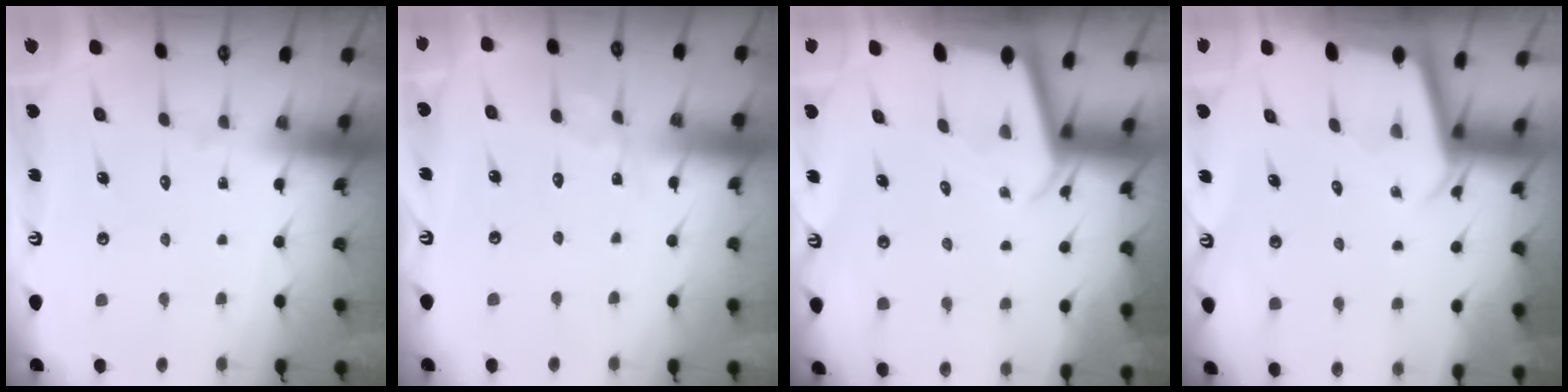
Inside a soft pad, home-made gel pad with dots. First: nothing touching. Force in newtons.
{"total": 2.7, "press": 2.7, "slide": 0.3}
{"total": 2.1, "press": 2.1, "slide": 0.2}
{"total": 2.0, "press": 2.0, "slide": 0.1}